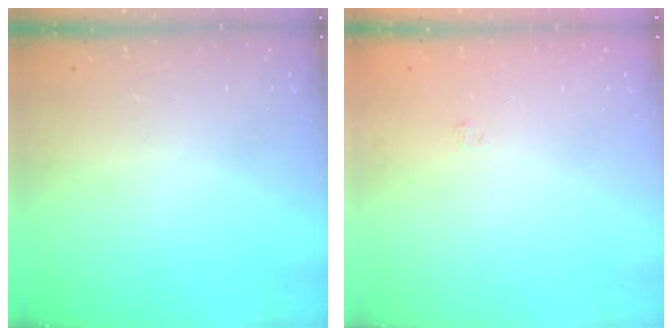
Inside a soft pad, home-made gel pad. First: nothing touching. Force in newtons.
{"total": 1.8, "press": 1.4, "slide": 1.1}